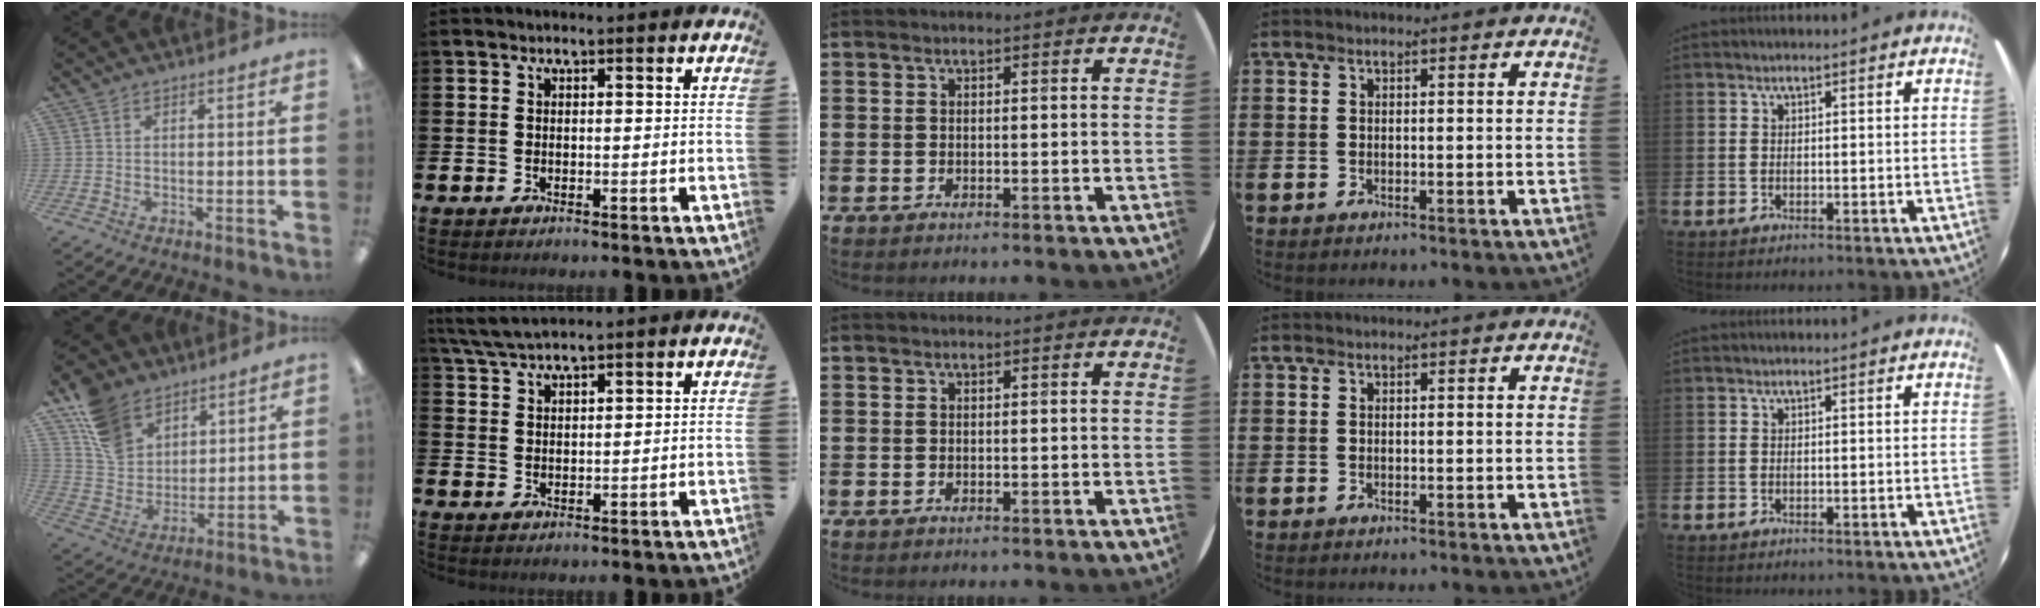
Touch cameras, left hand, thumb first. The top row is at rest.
{"thumb": {"total": 12.9, "force": [8.4, 8.9, 4.2], "torque": [-0.090, -0.038, 0.169]}, "index": {"total": 4.1, "force": [3.8, 0.4, 1.5], "torque": [-0.040, -0.008, 0.071]}}